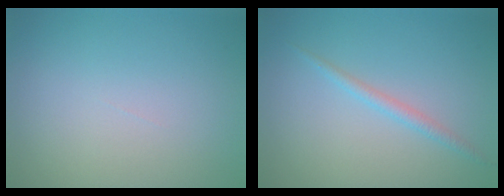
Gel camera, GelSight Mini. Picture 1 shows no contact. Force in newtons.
{"total": 1.3, "press": 1.3, "slide": 0.1}